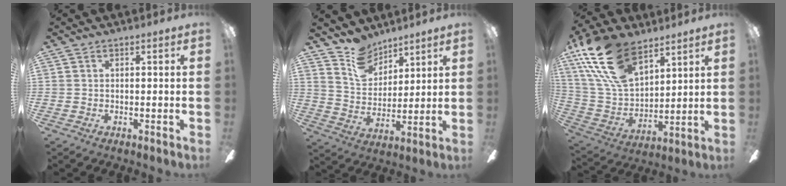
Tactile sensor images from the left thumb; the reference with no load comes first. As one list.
[{"total": 10.7, "force": [8.5, 6.0, 2.4], "torque": [-0.053, -0.051, 0.165]}, {"total": 21.2, "force": [12.9, 10.9, 12.7], "torque": [-0.284, -0.054, 0.235]}]